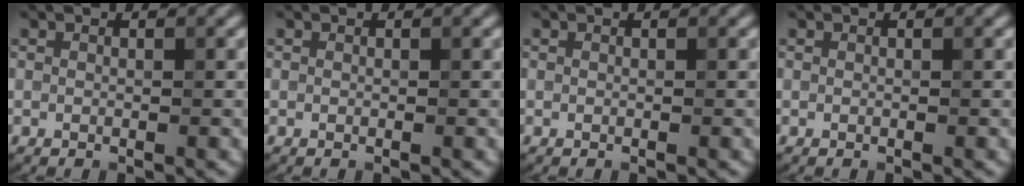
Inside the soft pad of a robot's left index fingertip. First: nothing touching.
{"total": 0.0}
{"total": 0.0}
{"total": 0.0}